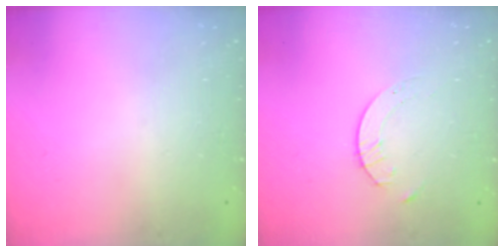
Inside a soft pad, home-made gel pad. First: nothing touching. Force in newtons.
{"total": 1.7, "press": 1.7, "slide": 0.2}